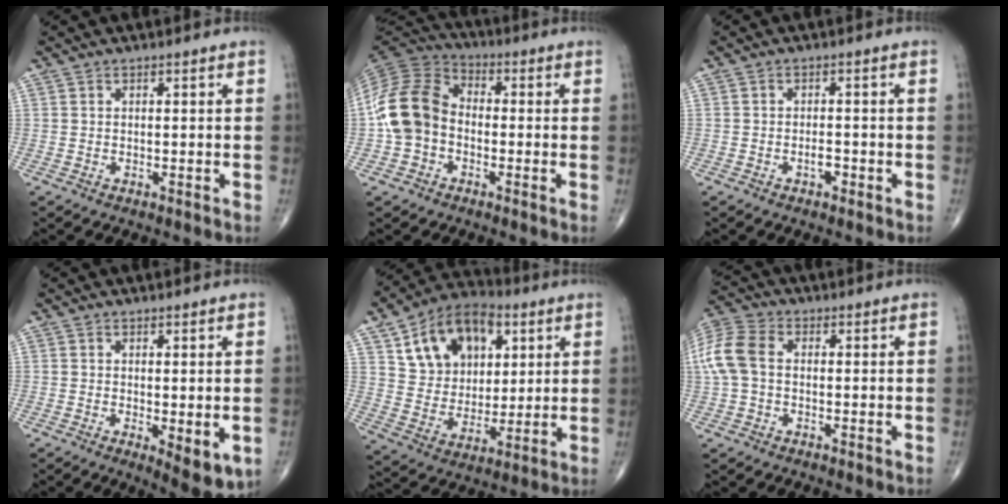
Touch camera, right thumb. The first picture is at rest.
{"total": 13.3, "force": [-1.9, 10.1, 8.3], "torque": [-0.158, 0.036, -0.050]}
{"total": 1.8, "force": [-0.9, 1.0, 1.2], "torque": [-0.013, 0.005, -0.017]}
{"total": 6.2, "force": [-1.0, 2.3, 5.7], "torque": [-0.073, -0.019, -0.008]}
{"total": 18.4, "force": [7.6, 12.5, 11.1], "torque": [-0.144, -0.015, 0.132]}
{"total": 9.8, "force": [0.9, 6.4, 7.3], "torque": [-0.183, 0.026, 0.016]}